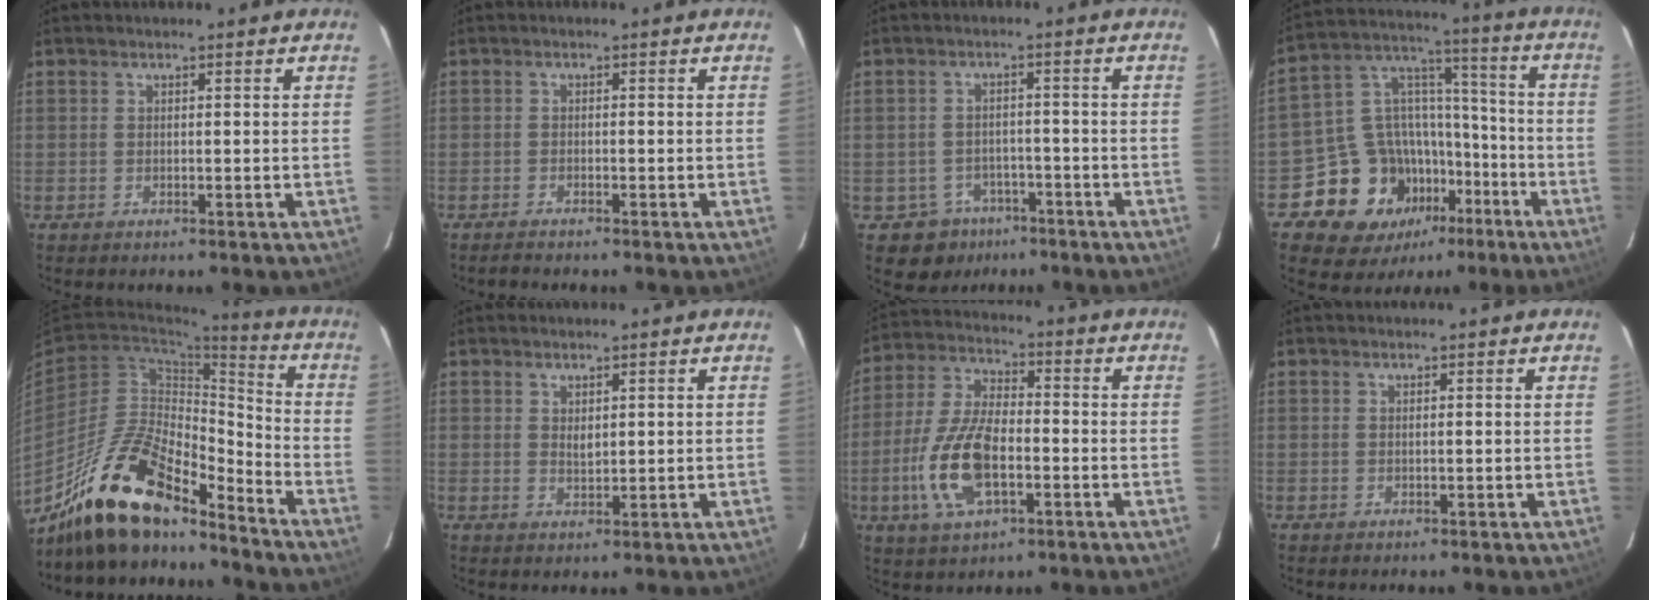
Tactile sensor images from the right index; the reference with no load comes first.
{"total": 2.1, "force": [-2.0, 0.2, 0.8], "torque": [-0.025, -0.008, -0.035]}
{"total": 6.3, "force": [-3.9, 4.8, 0.6], "torque": [-0.025, 0.024, -0.049]}
{"total": 17.2, "force": [-9.4, 13.2, 5.8], "torque": [-0.132, 0.058, -0.135]}
{"total": 18.9, "force": [-15.0, 5.8, 10.0], "torque": [-0.199, 0.000, -0.273]}
{"total": 1.7, "force": [0.8, 0.9, 1.2], "torque": [-0.019, -0.001, 0.016]}
{"total": 14.1, "force": [-4.0, 6.5, 11.8], "torque": [-0.257, 0.000, -0.075]}
{"total": 0.0}